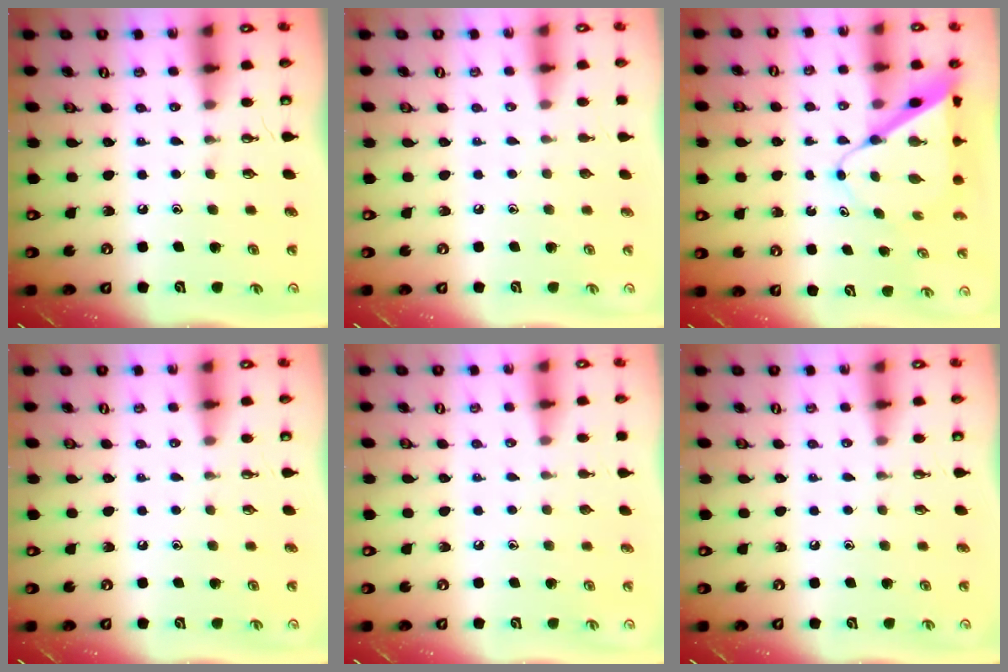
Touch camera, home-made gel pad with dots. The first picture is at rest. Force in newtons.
{"total": 0.0}
{"total": 9.0, "press": 8.9, "slide": 0.5}
{"total": 0.0}
{"total": 0.0}
{"total": 0.0}